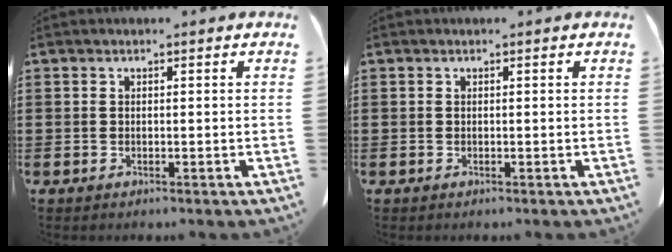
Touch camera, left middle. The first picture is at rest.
{"total": 0.0}